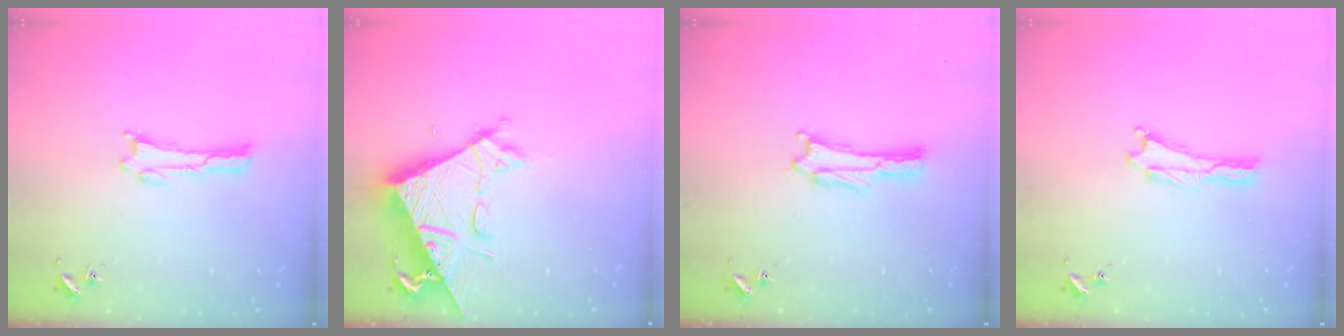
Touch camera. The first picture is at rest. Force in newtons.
{"total": 8.4, "press": 8.3, "slide": 0.8}
{"total": 0.0}
{"total": 0.0}